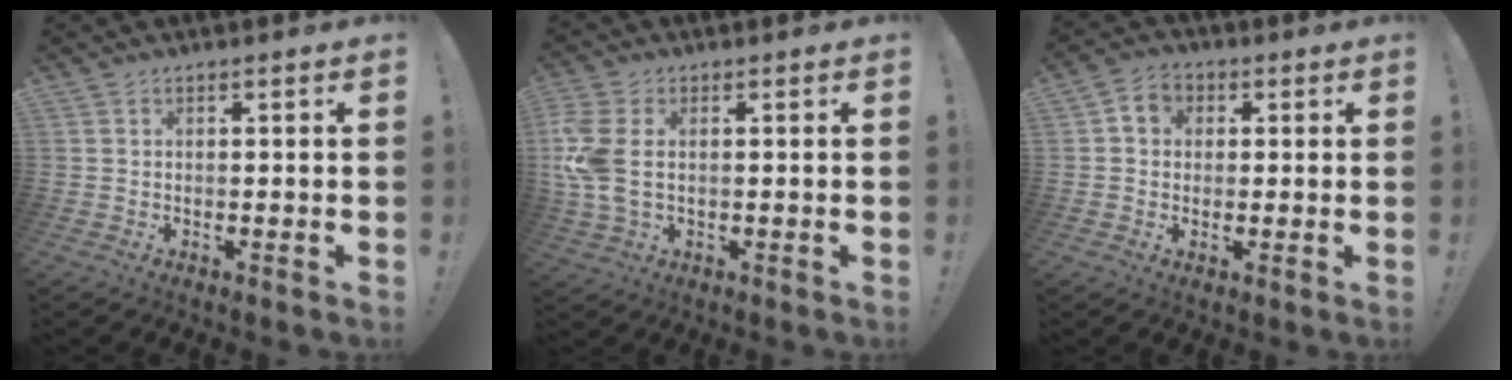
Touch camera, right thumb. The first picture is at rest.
{"total": 9.2, "force": [1.3, 6.0, 6.9], "torque": [-0.164, -0.005, 0.027]}
{"total": 5.2, "force": [1.1, 4.4, 2.6], "torque": [-0.042, 0.010, 0.022]}